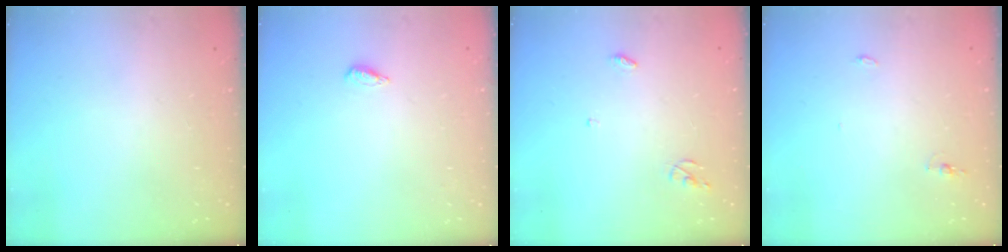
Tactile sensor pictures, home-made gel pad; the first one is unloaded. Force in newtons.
{"total": 3.1, "press": 3.0, "slide": 0.6}
{"total": 3.7, "press": 3.7, "slide": 0.2}
{"total": 7.7, "press": 4.4, "slide": 6.4}